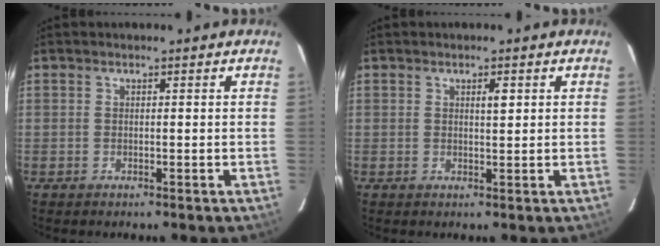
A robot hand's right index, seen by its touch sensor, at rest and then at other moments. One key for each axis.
{"total": 1.5, "fx": 0.6, "fy": 0.3, "fz": 1.3, "tx": -0.020, "ty": 0.000, "tz": 0.009}